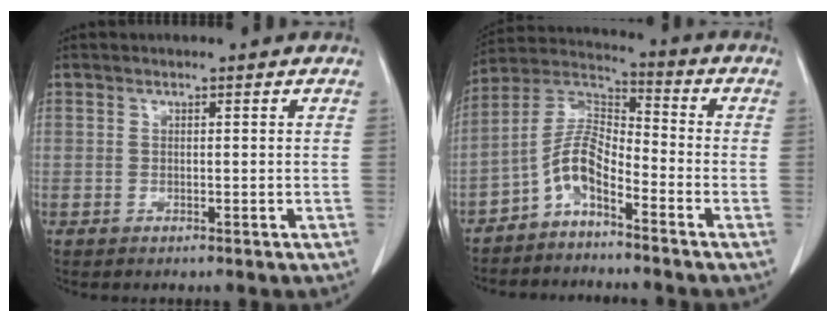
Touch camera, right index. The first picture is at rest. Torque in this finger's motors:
{"motor_torque": [1.34, -0.40, 0.29, 0.08]}